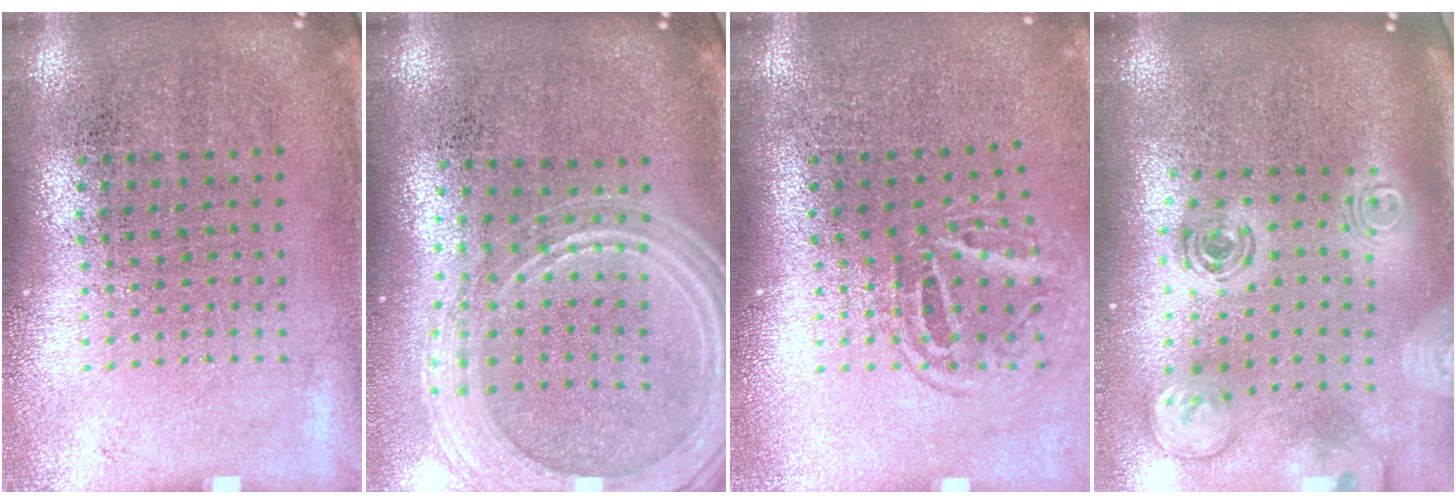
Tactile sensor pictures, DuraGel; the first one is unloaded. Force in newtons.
{"total": 2.3, "press": 2.0, "slide": 1.1}
{"total": 1.7, "press": 1.1, "slide": 1.3}
{"total": 2.5, "press": 1.8, "slide": 1.7}